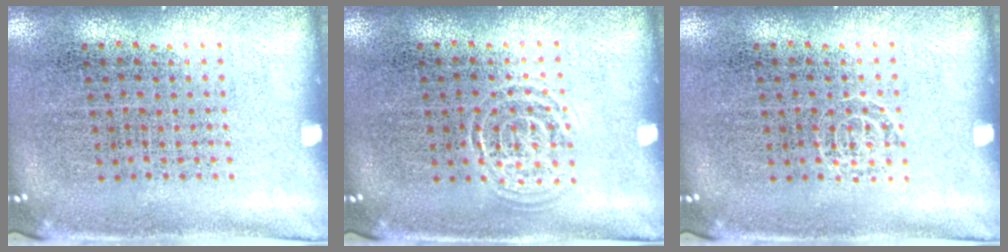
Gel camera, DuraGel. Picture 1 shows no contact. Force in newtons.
{"total": 0.8, "press": 0.8, "slide": 0.0}
{"total": 0.8, "press": 0.8, "slide": 0.1}